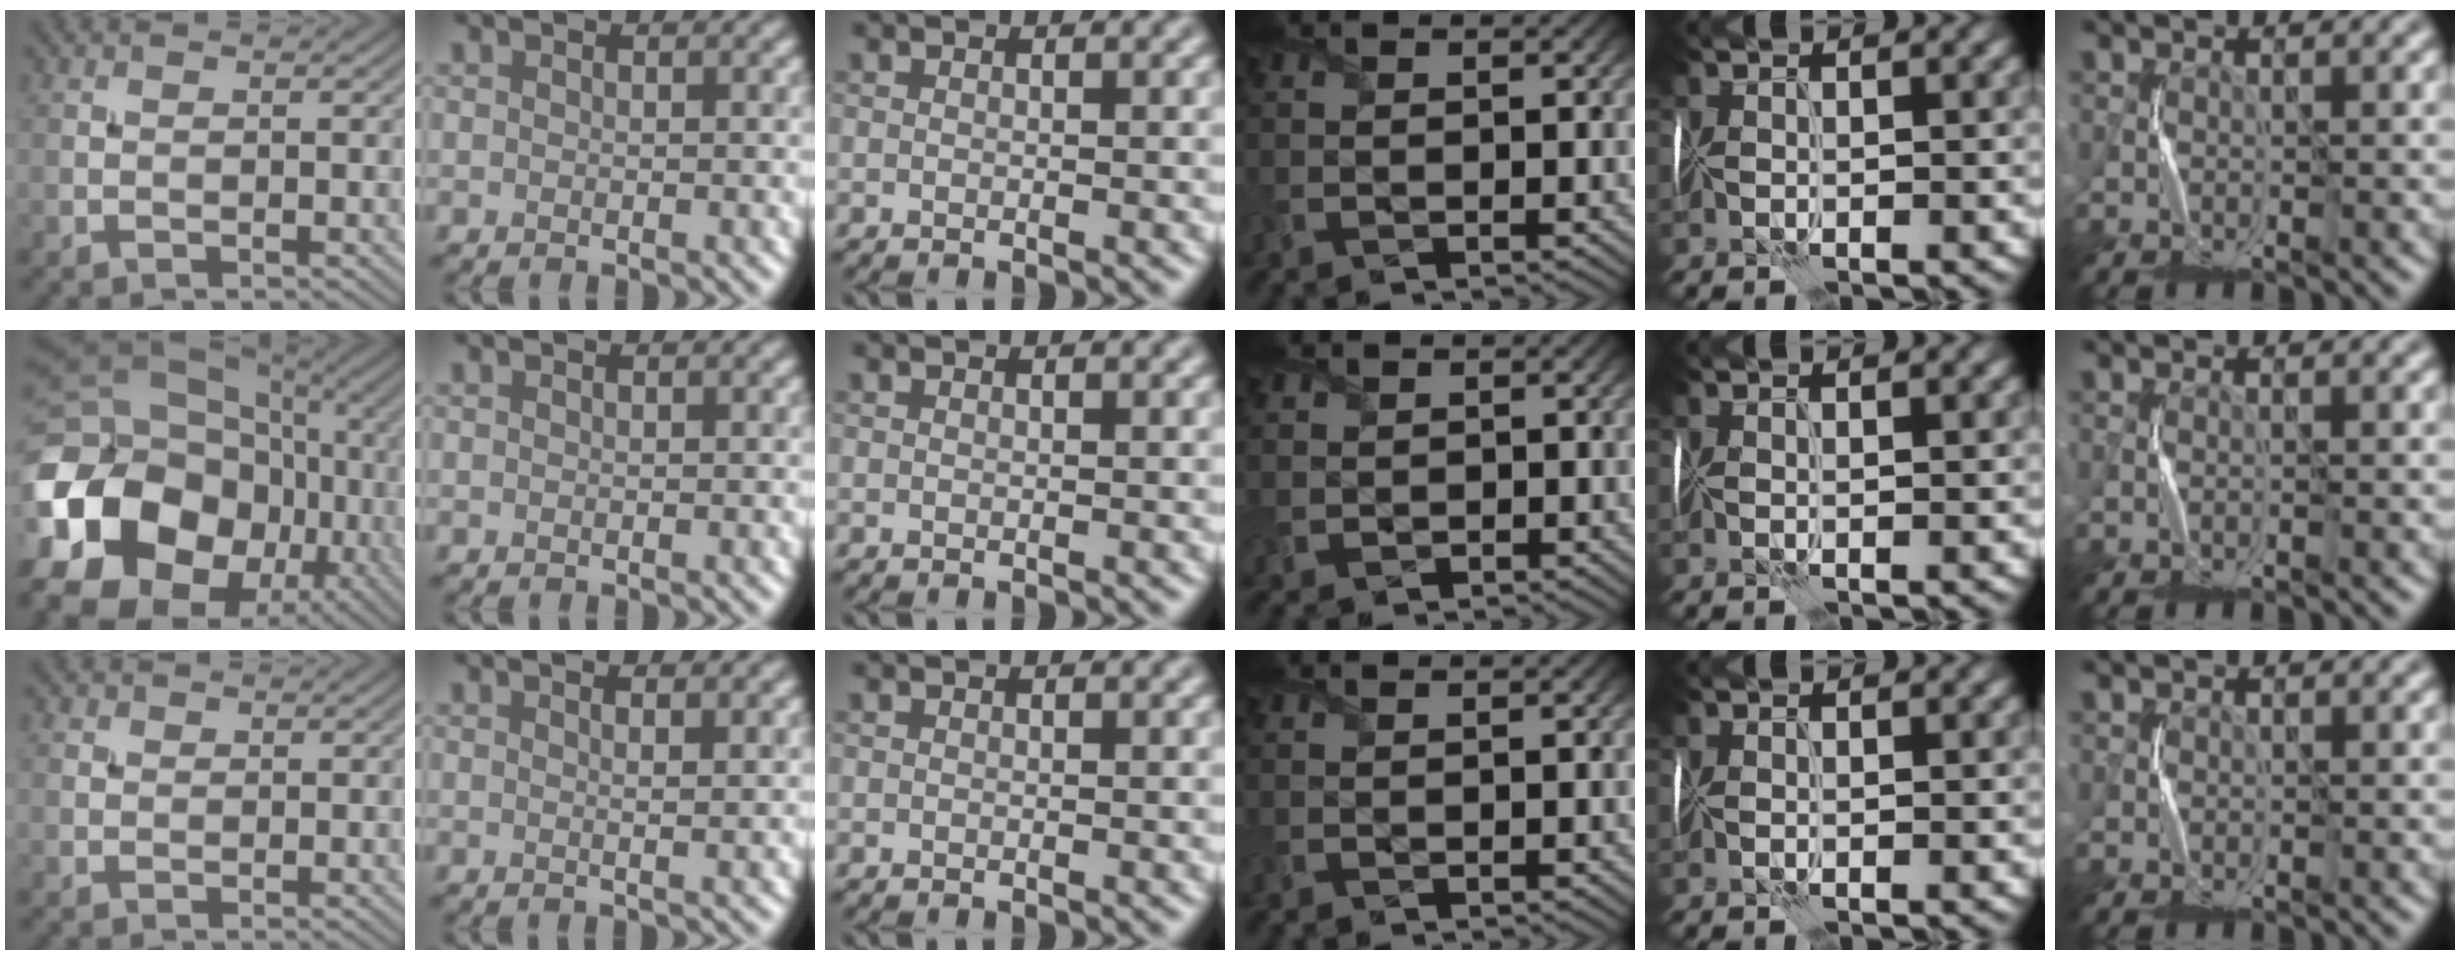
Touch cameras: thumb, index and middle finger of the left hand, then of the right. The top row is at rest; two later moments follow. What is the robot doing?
{"motion": "fold", "object": "memory foam"}